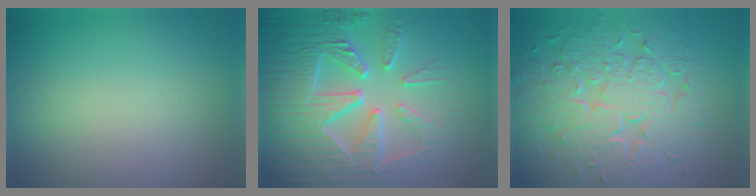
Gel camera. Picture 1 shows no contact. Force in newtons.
{"total": 9.3, "press": 6.4, "slide": 6.7}
{"total": 8.5, "press": 6.1, "slide": 5.9}